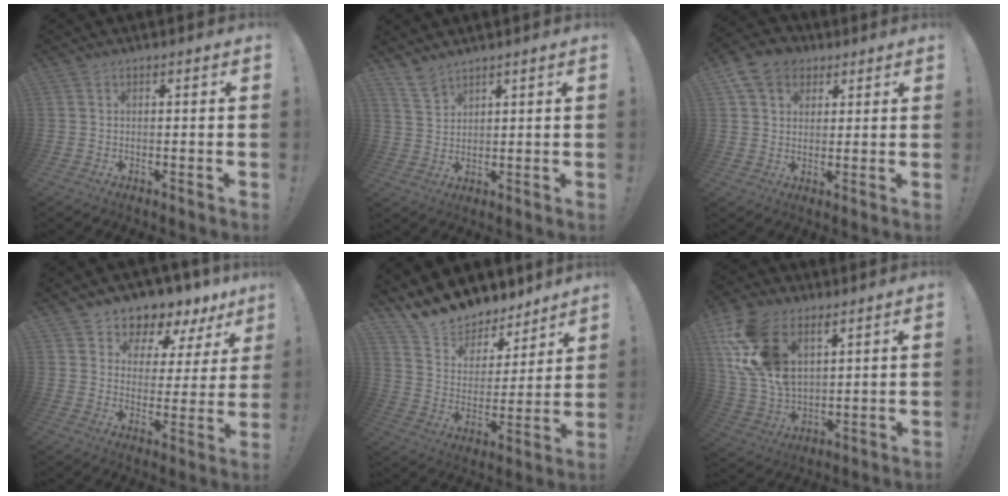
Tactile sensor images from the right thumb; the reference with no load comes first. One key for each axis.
{"total": 5.2, "fx": 4.3, "fy": 2.0, "fz": 2.0, "tx": -0.041, "ty": -0.023, "tz": 0.083}
{"total": 10.2, "fx": 4.7, "fy": 7.9, "fz": 4.3, "tx": -0.076, "ty": -0.008, "tz": 0.096}
{"total": 5.5, "fx": 4.7, "fy": 2.6, "fz": 1.0, "tx": -0.020, "ty": -0.055, "tz": 0.085}
{"total": 11.8, "fx": 10.9, "fy": 4.1, "fz": 1.9, "tx": -0.058, "ty": -0.095, "tz": 0.199}
{"total": 18.2, "fx": 8.9, "fy": 11.4, "fz": 10.9, "tx": -0.236, "ty": -0.041, "tz": 0.168}